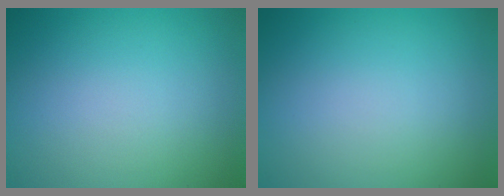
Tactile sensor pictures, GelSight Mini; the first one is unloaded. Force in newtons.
{"total": 0.0}